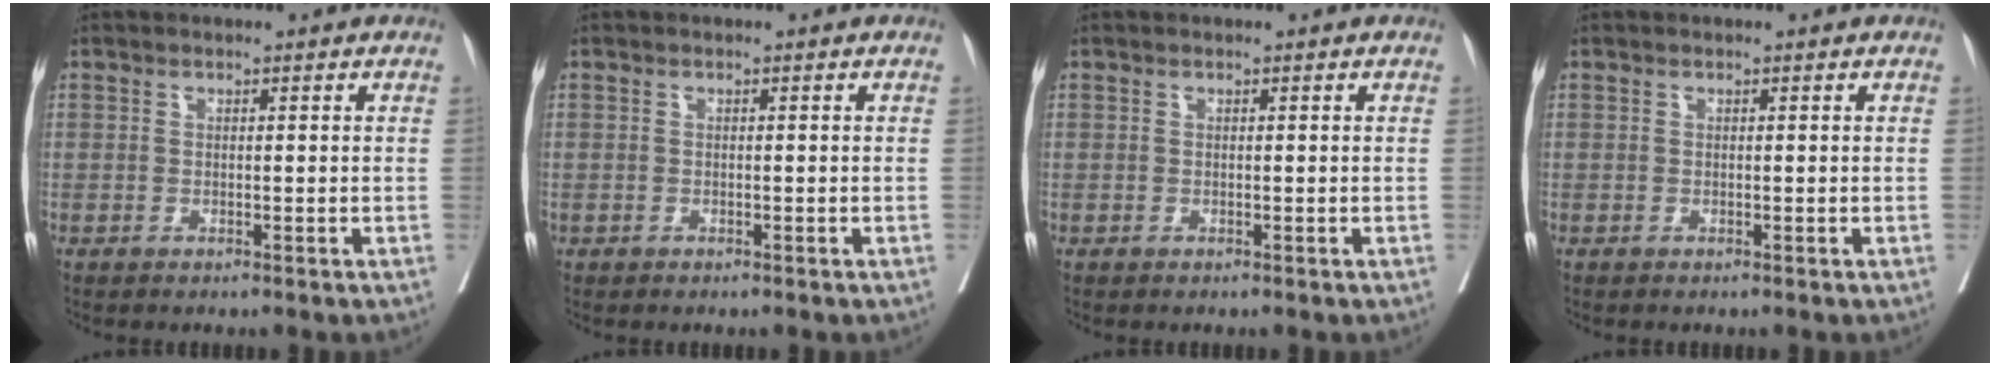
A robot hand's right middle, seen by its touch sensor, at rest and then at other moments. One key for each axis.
{"total": 0.6, "fx": 0.6, "fy": -0.1, "fz": 0.0, "tx": 0.000, "ty": 0.003, "tz": 0.011}
{"total": 0.0}
{"total": 0.0}